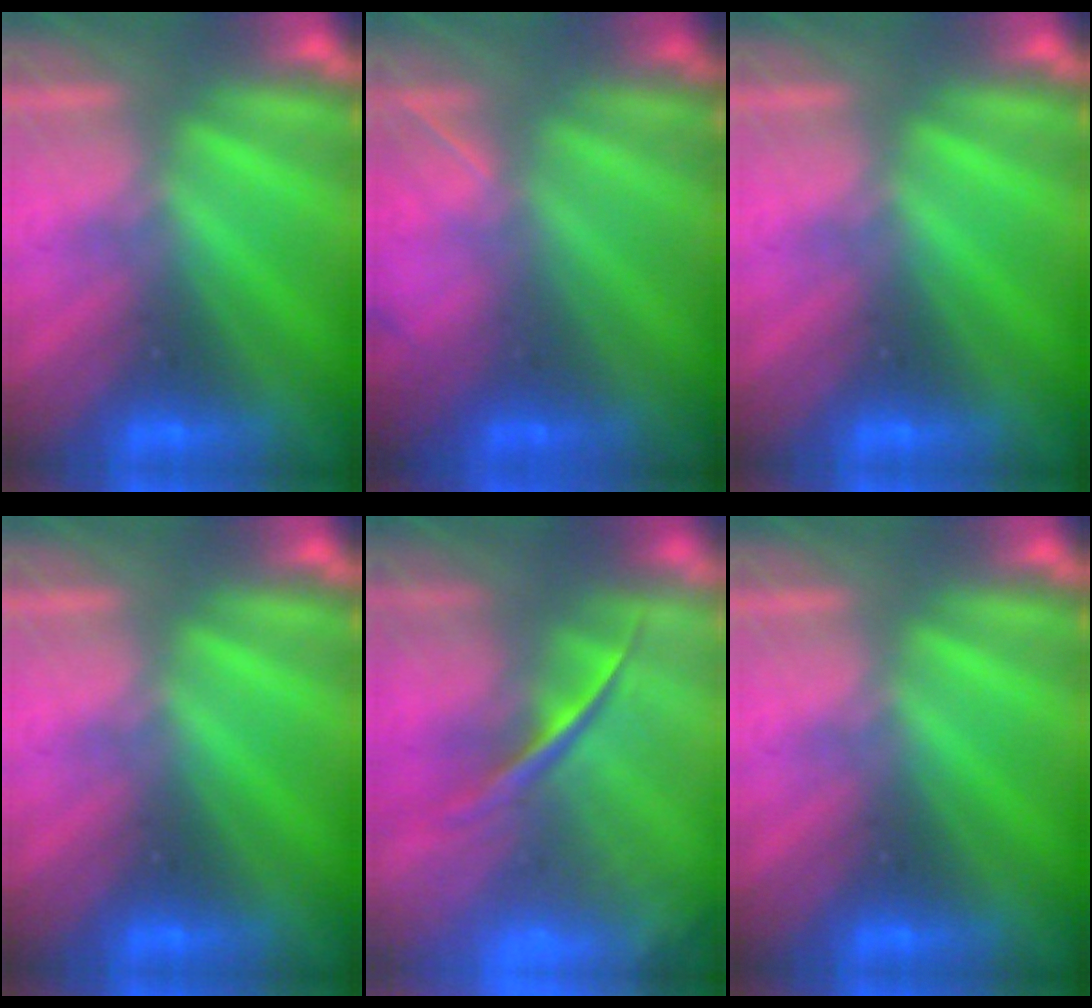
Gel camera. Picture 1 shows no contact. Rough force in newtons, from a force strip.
{"total": 1.3}
{"total": 0.0}
{"total": 0.0}
{"total": 5.8}
{"total": 0.0}